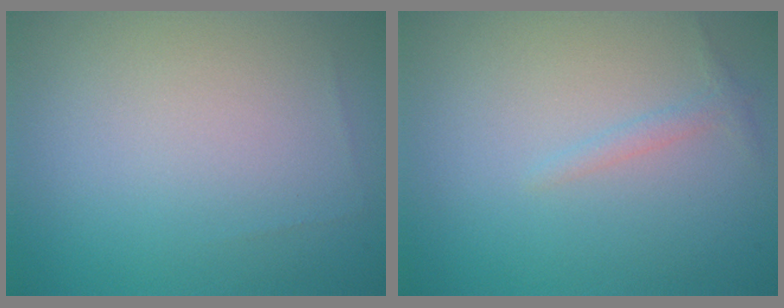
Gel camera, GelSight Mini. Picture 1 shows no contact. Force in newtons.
{"total": 0.9, "press": 0.9, "slide": 0.1}